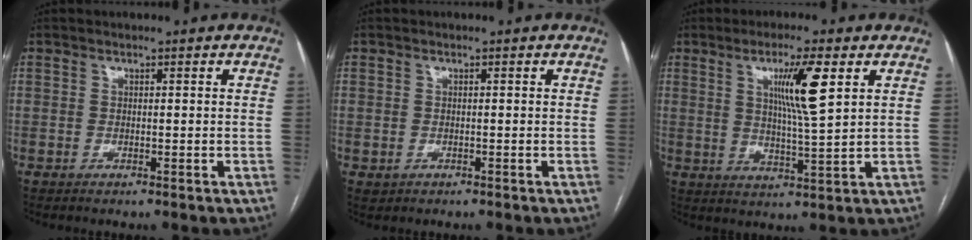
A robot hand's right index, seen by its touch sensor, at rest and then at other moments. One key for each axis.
{"total": 1.5, "fx": -0.4, "fy": 1.5, "fz": 0.2, "tx": -0.002, "ty": 0.005, "tz": 0.000}
{"total": 8.6, "fx": 3.2, "fy": -0.1, "fz": 8.0, "tx": -0.141, "ty": -0.005, "tz": 0.056}